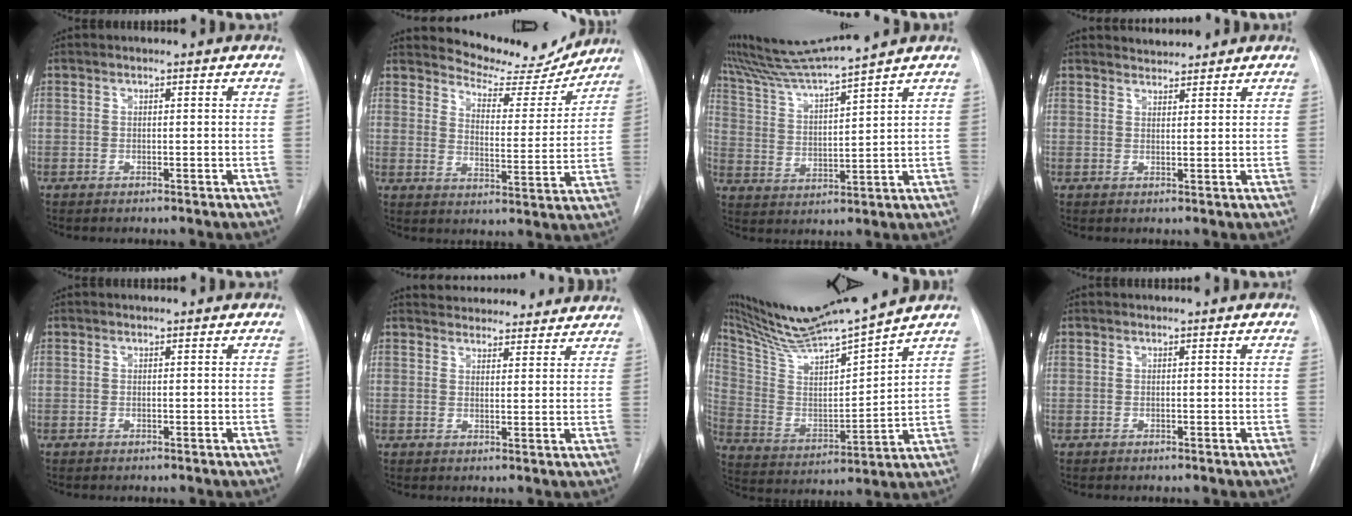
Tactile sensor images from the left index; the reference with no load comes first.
{"total": 11.6, "force": [11.2, 2.7, 1.4], "torque": [-0.019, -0.032, 0.151]}
{"total": 11.0, "force": [10.0, -2.5, 3.8], "torque": [-0.078, -0.005, 0.192]}
{"total": 2.6, "force": [2.6, 0.3, -0.2], "torque": [-0.005, 0.013, 0.047]}
{"total": 0.0}
{"total": 16.0, "force": [15.0, 4.2, 3.5], "torque": [-0.045, 0.016, 0.187]}
{"total": 17.9, "force": [16.2, -0.9, 7.5], "torque": [-0.144, -0.014, 0.284]}
{"total": 0.6, "force": [0.6, -0.1, 0.2], "torque": [-0.002, 0.011, 0.014]}